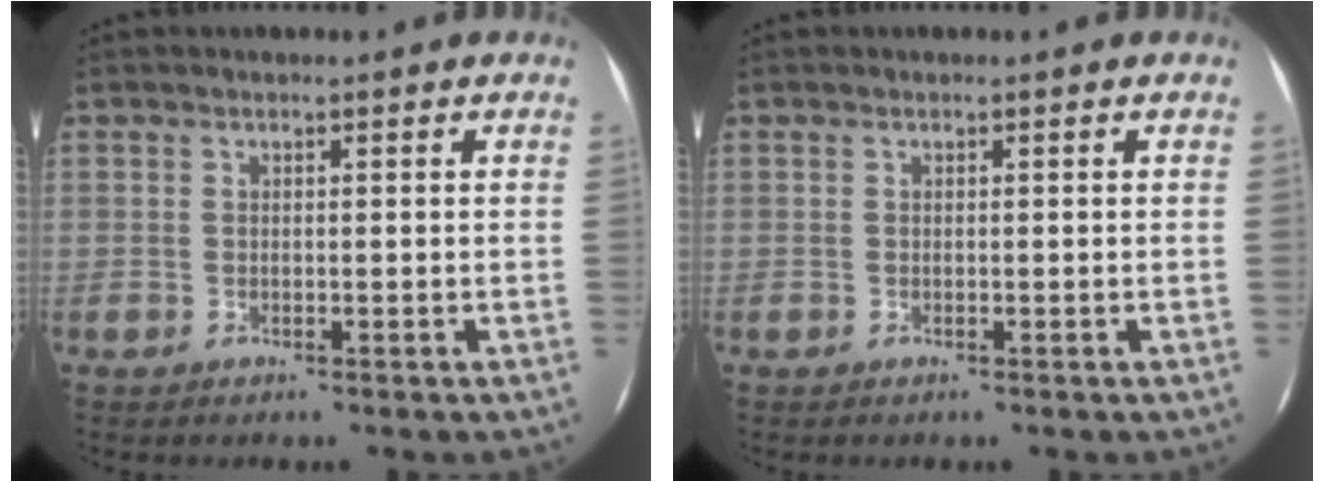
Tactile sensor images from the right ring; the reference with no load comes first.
{"total": 0.0}